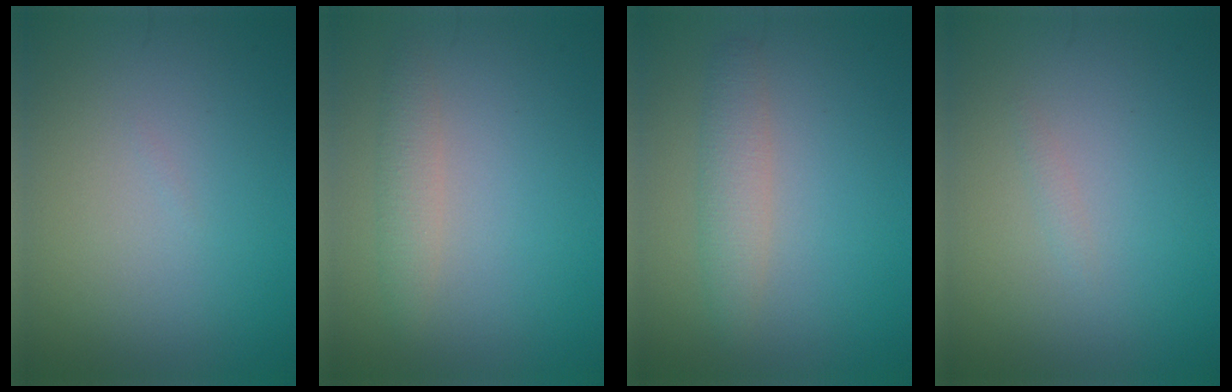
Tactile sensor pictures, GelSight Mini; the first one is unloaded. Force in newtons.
{"total": 1.9, "press": 1.9, "slide": 0.0}
{"total": 2.4, "press": 2.4, "slide": 0.0}
{"total": 0.5, "press": 0.5, "slide": 0.0}